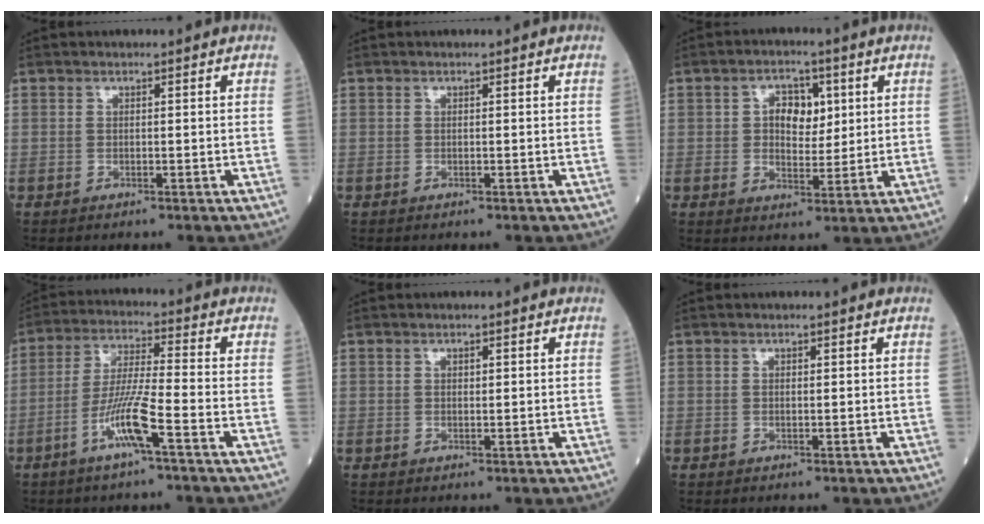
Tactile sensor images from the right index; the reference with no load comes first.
{"total": 0.0}
{"total": 5.9, "force": [1.6, 3.6, 4.3], "torque": [-0.067, 0.012, 0.028]}
{"total": 8.2, "force": [-4.0, -0.3, 7.2], "torque": [-0.143, -0.002, -0.081]}
{"total": 0.7, "force": [0.3, 0.3, 0.5], "torque": [-0.009, -0.001, 0.005]}
{"total": 0.0}